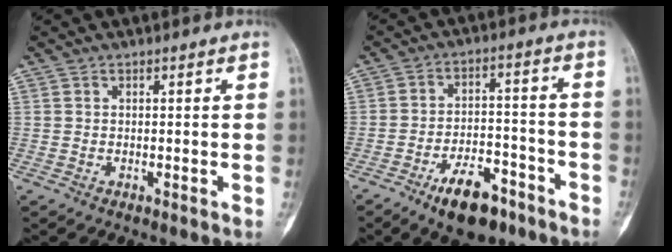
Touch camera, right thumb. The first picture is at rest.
{"total": 11.2, "force": [-7.2, 5.0, 6.9], "torque": [-0.096, 0.050, -0.114]}